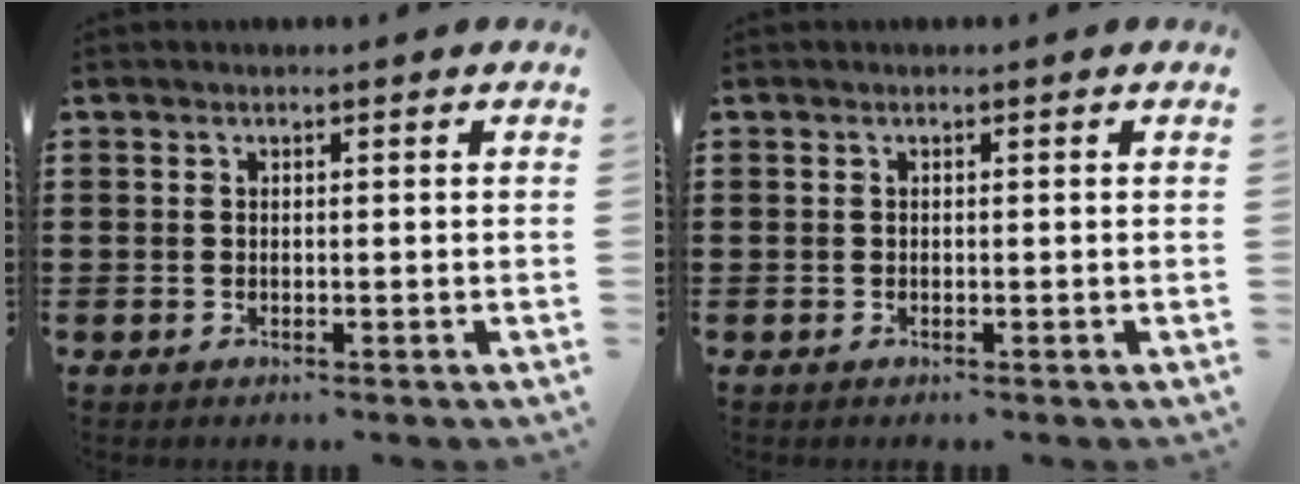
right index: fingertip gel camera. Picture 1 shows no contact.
{"total": 0.0}